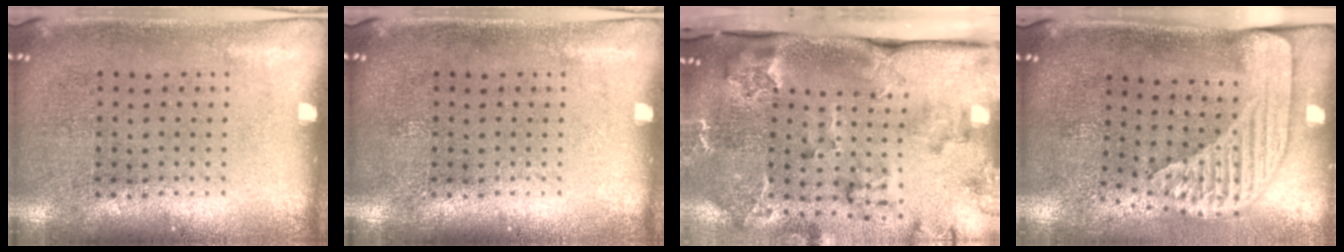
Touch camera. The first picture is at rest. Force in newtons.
{"total": 0.0}
{"total": 3.1, "press": 2.4, "slide": 1.9}
{"total": 2.3, "press": 1.8, "slide": 1.5}